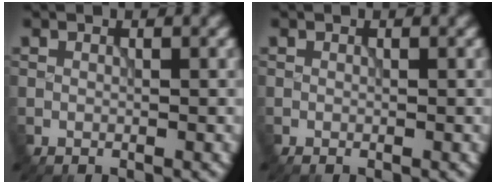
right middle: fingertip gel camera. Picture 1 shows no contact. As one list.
[{"total": 0.0}]